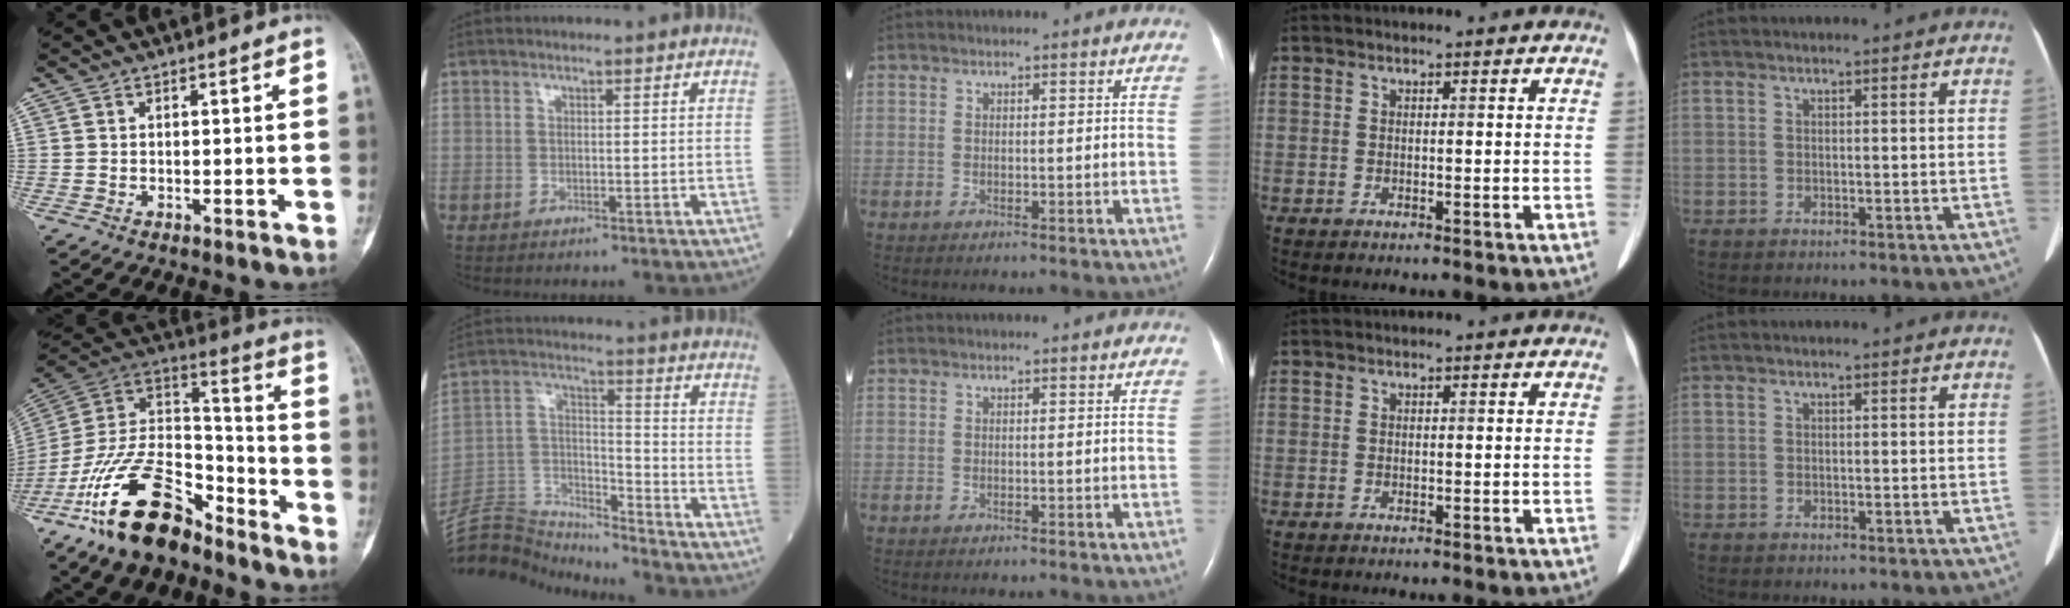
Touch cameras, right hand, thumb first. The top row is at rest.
{"thumb": {"total": 22.0, "force": [-14.8, 9.9, 12.9], "torque": [-0.231, 0.089, -0.273]}, "index": {"total": 12.5, "force": [-12.4, 1.8, 0.4], "torque": [-0.013, 0.054, -0.228]}}